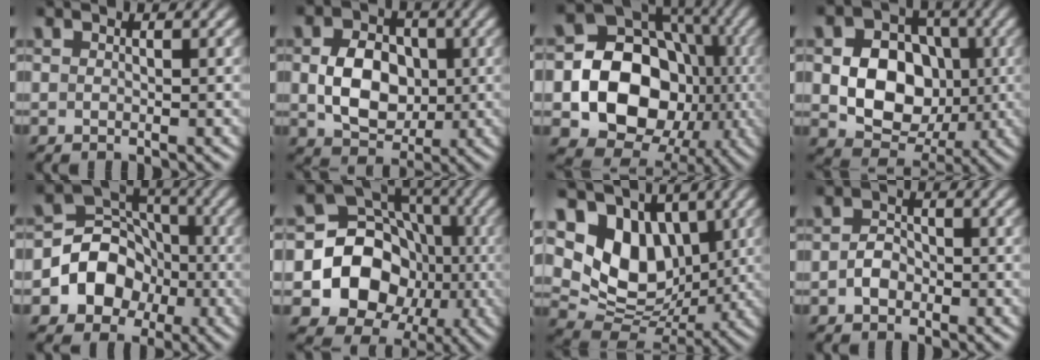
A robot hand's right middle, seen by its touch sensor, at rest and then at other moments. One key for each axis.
{"total": 6.1, "fx": 0.0, "fy": 4.6, "fz": 4.1, "tx": -0.076, "ty": -0.003, "tz": 0.003}
{"total": 14.5, "fx": -2.6, "fy": 11.9, "fz": 7.8, "tx": -0.108, "ty": -0.011, "tz": -0.067}
{"total": 8.9, "fx": -0.5, "fy": 7.0, "fz": 5.5, "tx": -0.081, "ty": 0.003, "tz": -0.018}
{"total": 6.7, "fx": -2.0, "fy": 5.7, "fz": 2.8, "tx": -0.021, "ty": 0.007, "tz": -0.060}
{"total": 12.6, "fx": -2.4, "fy": 11.0, "fz": 5.5, "tx": -0.075, "ty": -0.003, "tz": -0.069}
{"total": 8.0, "fx": 2.4, "fy": 6.0, "fz": 4.7, "tx": -0.083, "ty": -0.023, "tz": 0.039}
{"total": 1.8, "fx": -0.7, "fy": 1.4, "fz": 1.0, "tx": -0.018, "ty": 0.003, "tz": -0.017}